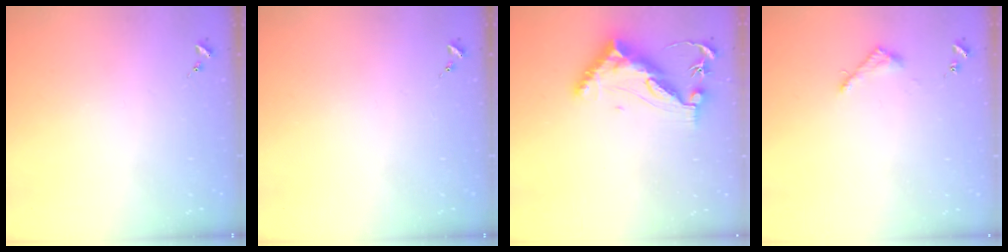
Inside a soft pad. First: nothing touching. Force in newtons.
{"total": 0.0}
{"total": 12.2, "press": 12.1, "slide": 0.7}
{"total": 3.6, "press": 3.6, "slide": 0.4}